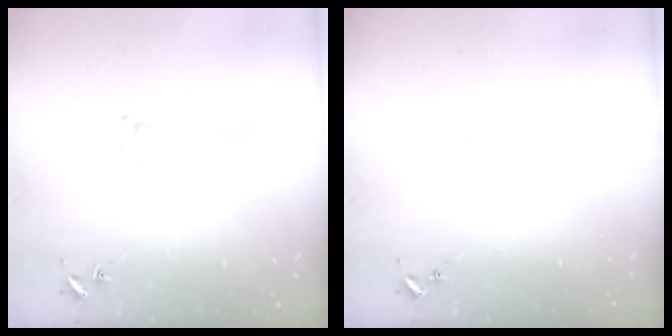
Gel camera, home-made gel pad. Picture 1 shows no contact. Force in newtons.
{"total": 0.8, "press": 0.8, "slide": 0.2}